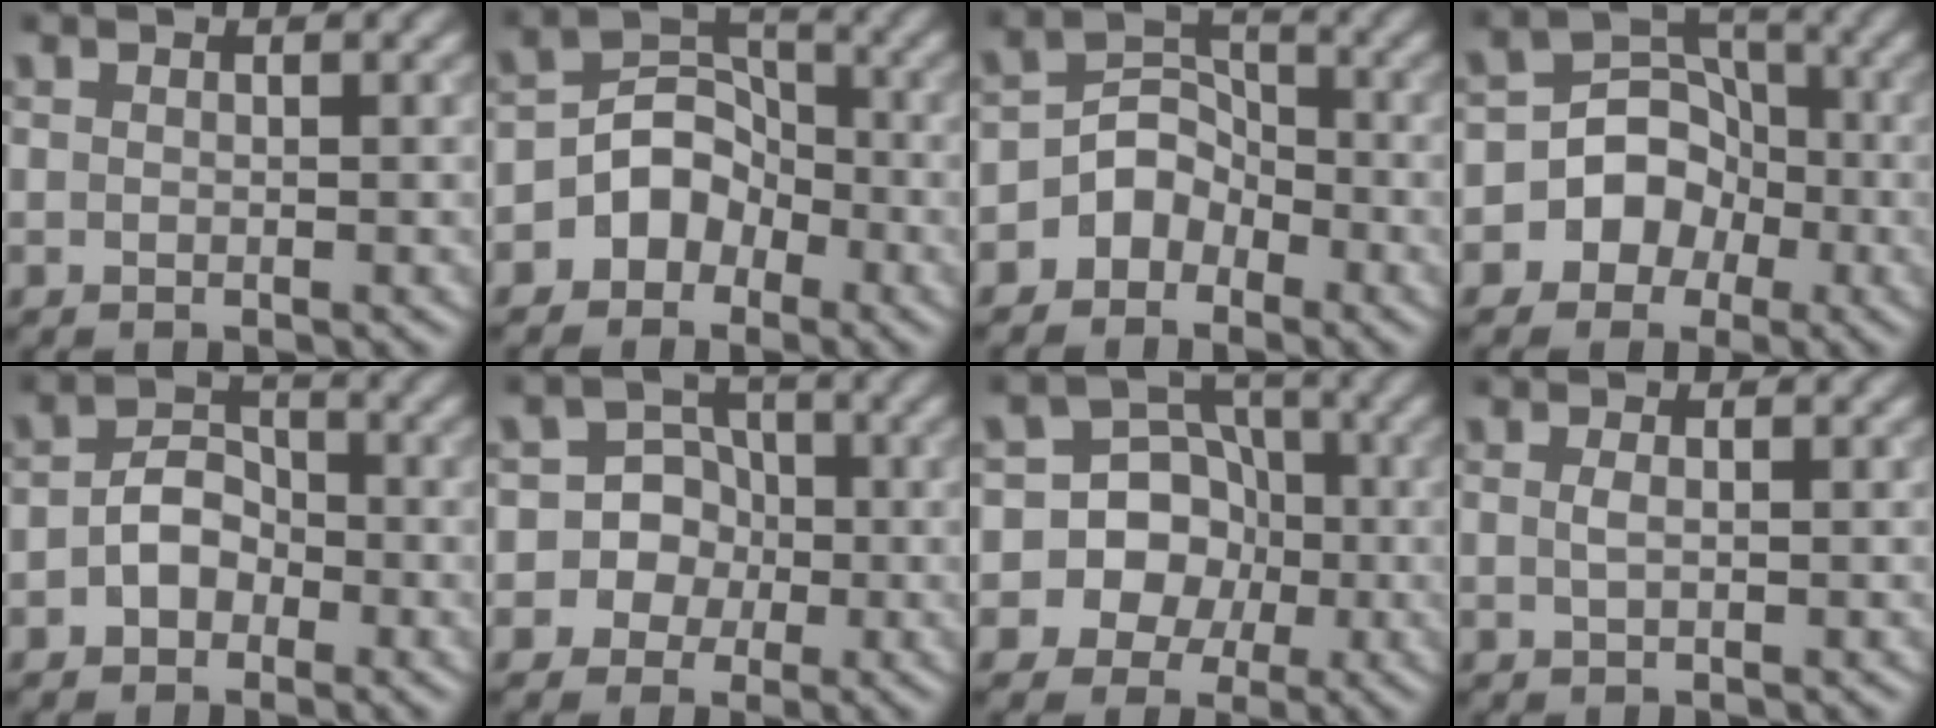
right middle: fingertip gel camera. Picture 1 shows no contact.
{"total": 4.2, "force": [-2.2, 3.3, 1.4], "torque": [0.001, 0.015, -0.054]}
{"total": 3.3, "force": [-2.0, 2.5, 0.9], "torque": [0.002, 0.013, -0.043]}
{"total": 7.4, "force": [-3.1, 6.4, 1.9], "torque": [0.000, 0.020, -0.076]}
{"total": 3.2, "force": [-1.2, 2.4, 1.8], "torque": [-0.030, 0.007, -0.026]}
{"total": 7.7, "force": [-1.7, 7.4, 1.2], "torque": [-0.010, 0.025, -0.056]}
{"total": 10.4, "force": [-3.0, 9.6, 2.7], "torque": [-0.044, 0.012, -0.073]}
{"total": 0.8, "force": [0.1, 0.2, 0.7], "torque": [-0.014, 0.003, 0.001]}